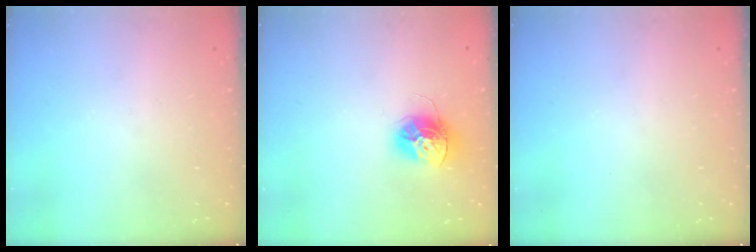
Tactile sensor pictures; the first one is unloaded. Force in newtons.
{"total": 12.8, "press": 12.7, "slide": 1.3}
{"total": 0.0}